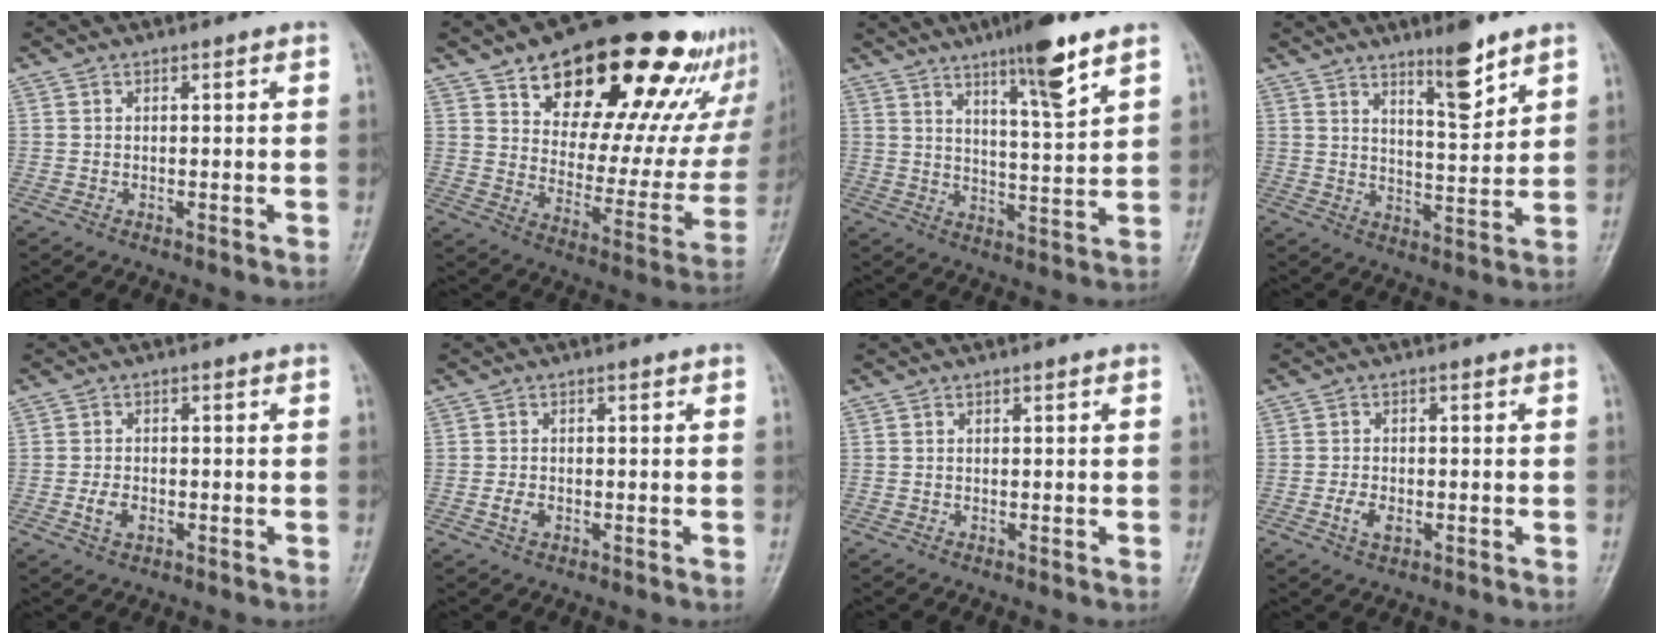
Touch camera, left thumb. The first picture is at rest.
{"total": 29.8, "force": [19.4, 13.2, 18.3], "torque": [-0.220, -0.068, 0.280]}
{"total": 10.9, "force": [6.9, 1.3, 8.3], "torque": [-0.129, -0.041, 0.112]}
{"total": 8.3, "force": [5.8, 1.6, 5.7], "torque": [-0.080, -0.049, 0.095]}
{"total": 3.1, "force": [-1.0, 2.0, 2.1], "torque": [-0.037, 0.003, -0.018]}
{"total": 2.1, "force": [-0.7, 1.5, 1.4], "torque": [-0.024, 0.002, -0.014]}
{"total": 0.0}
{"total": 3.1, "force": [-1.0, 1.9, 2.2], "torque": [-0.041, 0.001, -0.018]}